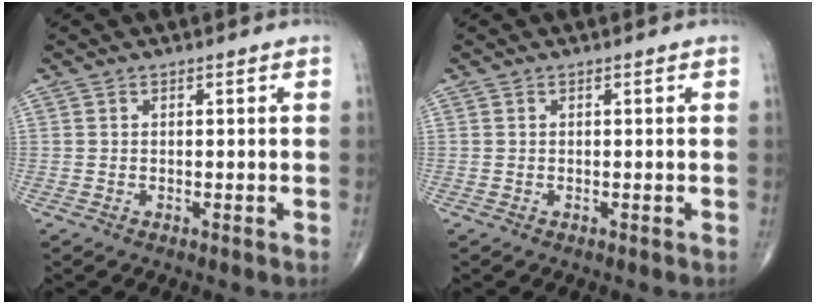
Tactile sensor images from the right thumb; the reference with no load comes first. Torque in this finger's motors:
{"motor_torque": [-0.01, 0.00, -0.01, -0.01, 0.00]}